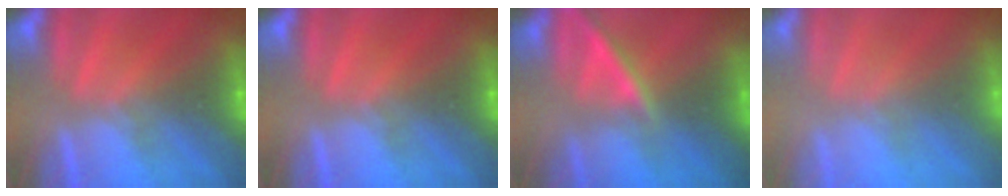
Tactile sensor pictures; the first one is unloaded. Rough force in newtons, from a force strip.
{"total": 0.0}
{"total": 2.3}
{"total": 2.9}